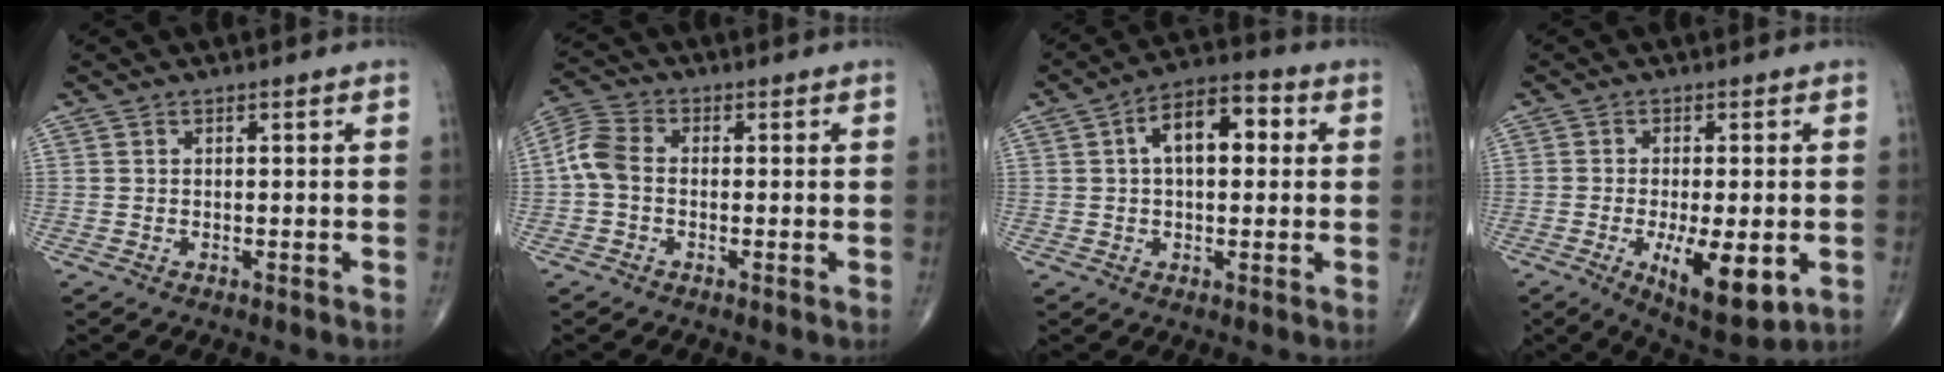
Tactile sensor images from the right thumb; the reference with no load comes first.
{"total": 6.0, "force": [-0.5, 4.2, 4.3], "torque": [-0.092, 0.017, -0.023]}
{"total": 10.0, "force": [1.9, 5.4, 8.3], "torque": [-0.115, 0.025, 0.021]}
{"total": 12.4, "force": [-3.4, 4.4, 11.0], "torque": [-0.167, -0.018, -0.043]}